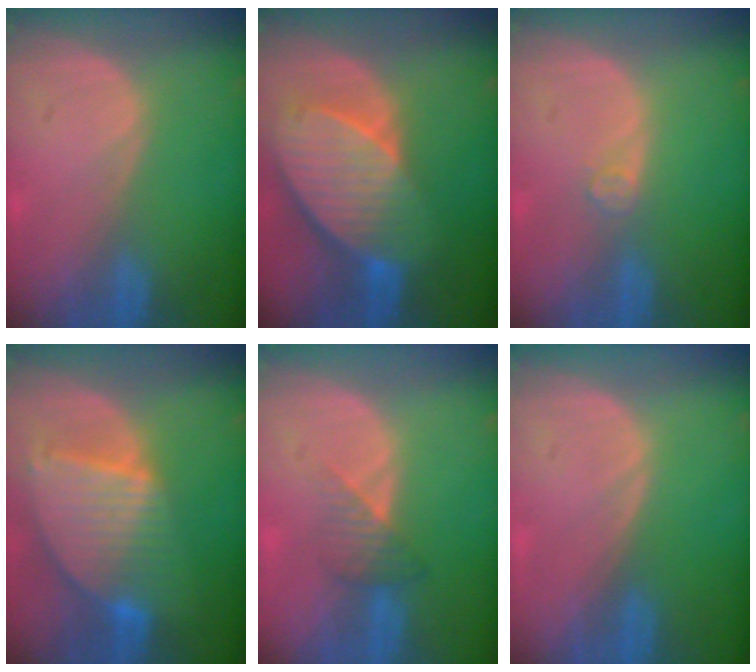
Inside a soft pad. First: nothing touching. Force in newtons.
{"total": 10.3, "press": 9.0, "slide": 5.0}
{"total": 1.5, "press": 1.5, "slide": 0.2}
{"total": 9.4, "press": 8.1, "slide": 4.8}
{"total": 3.3, "press": 3.0, "slide": 1.2}
{"total": 0.0}